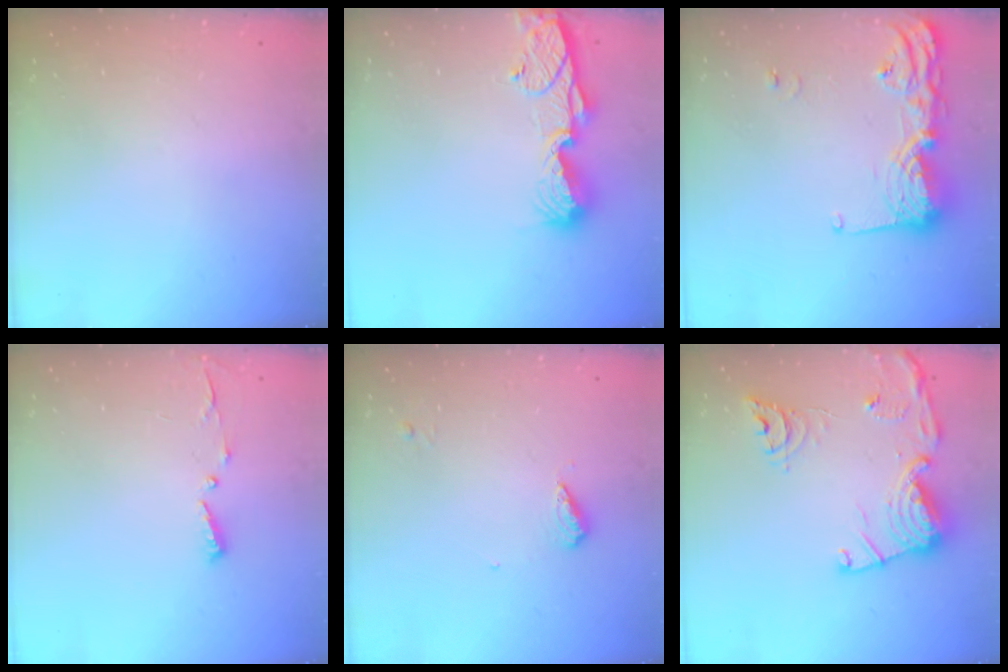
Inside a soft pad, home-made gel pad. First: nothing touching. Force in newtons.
{"total": 10.6, "press": 10.5, "slide": 1.1}
{"total": 15.5, "press": 15.3, "slide": 2.2}
{"total": 3.9, "press": 3.9, "slide": 0.3}
{"total": 6.0, "press": 5.9, "slide": 1.5}
{"total": 17.6, "press": 17.6, "slide": 1.7}